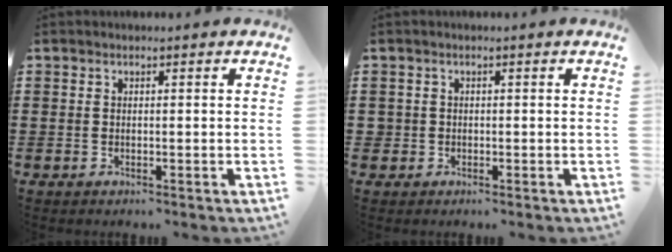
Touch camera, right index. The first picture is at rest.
{"total": 1.1, "force": [-0.2, 1.0, 0.2], "torque": [-0.006, 0.004, -0.006]}